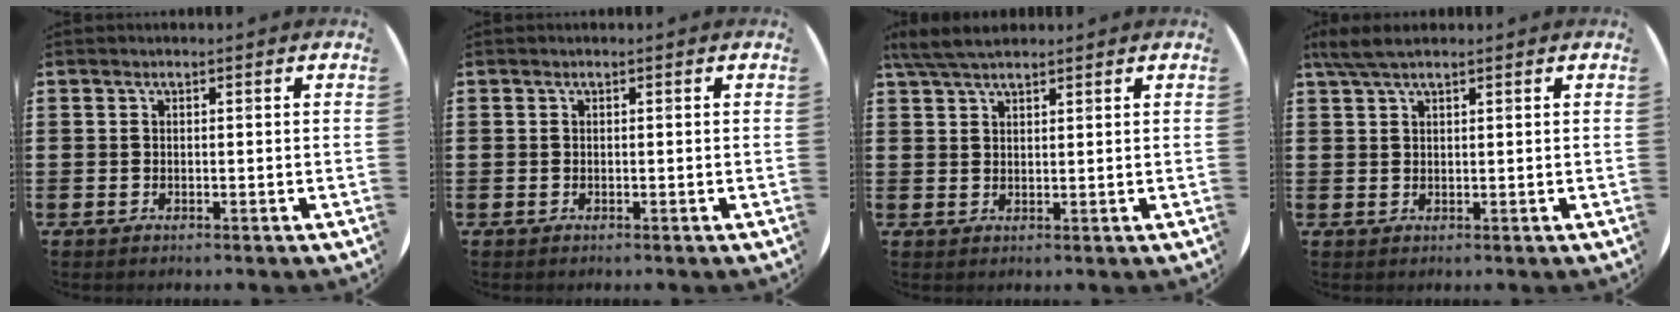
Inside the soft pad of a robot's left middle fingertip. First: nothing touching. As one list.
[{"total": 0.0}, {"total": 4.5, "force": [3.7, 1.0, 2.2], "torque": [-0.052, 0.001, 0.070]}, {"total": 3.0, "force": [2.1, 0.6, 2.0], "torque": [-0.042, 0.004, 0.039]}]